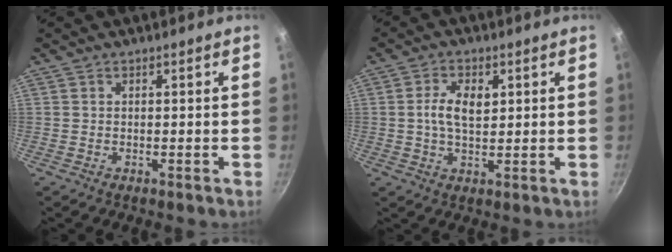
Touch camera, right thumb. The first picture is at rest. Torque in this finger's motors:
{"motor_torque": [0.23, 0.23, 0.67, -0.10, 0.27]}